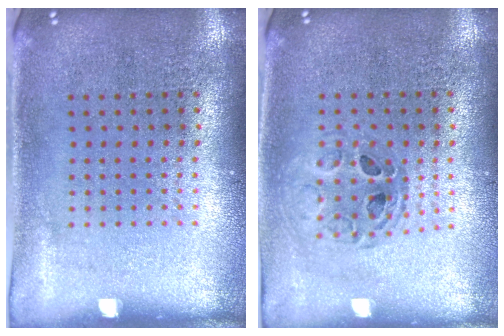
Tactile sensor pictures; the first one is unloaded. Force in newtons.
{"total": 0.8, "press": 0.8, "slide": 0.2}